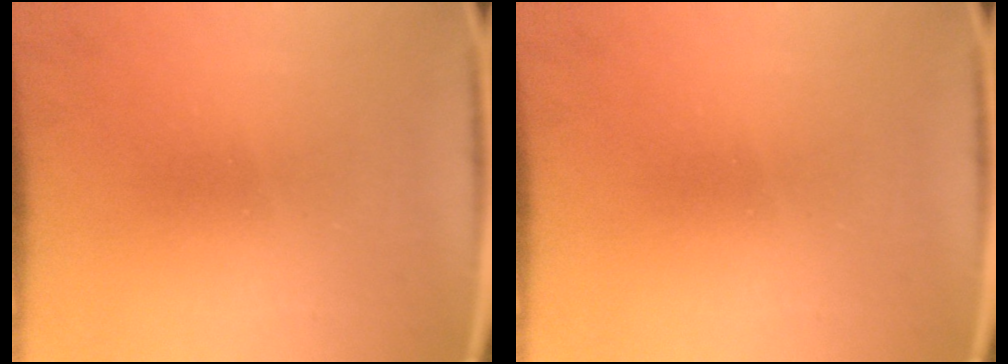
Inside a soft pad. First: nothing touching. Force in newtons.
{"total": 0.0}